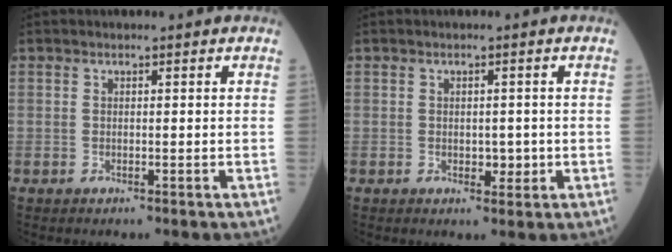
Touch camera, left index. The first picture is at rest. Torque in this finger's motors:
{"motor_torque": [-0.09, -0.15, 0.02, -0.01]}